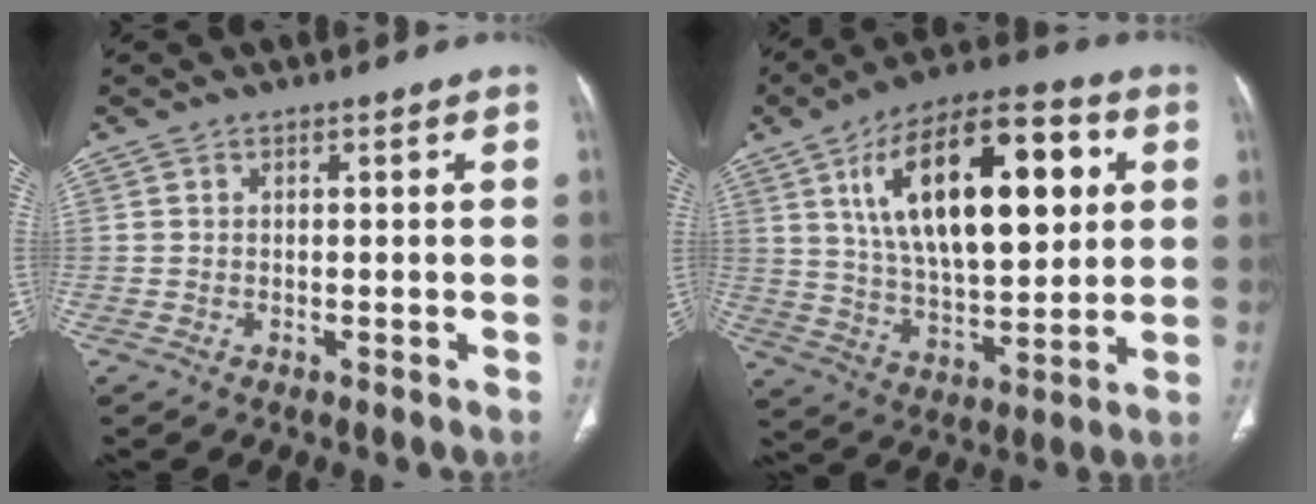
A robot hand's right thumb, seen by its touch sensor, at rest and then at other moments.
{"total": 25.0, "force": [7.2, 11.5, 20.9], "torque": [-0.316, -0.008, 0.116]}